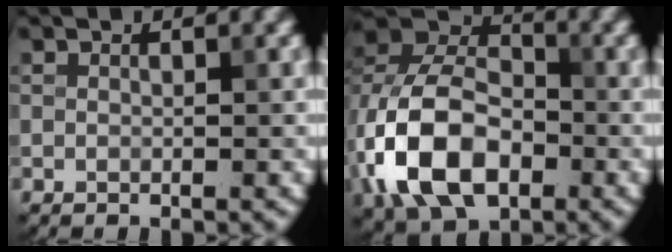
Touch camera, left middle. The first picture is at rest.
{"total": 11.0, "force": [-3.4, 7.2, 7.6], "torque": [-0.164, 0.002, -0.080]}